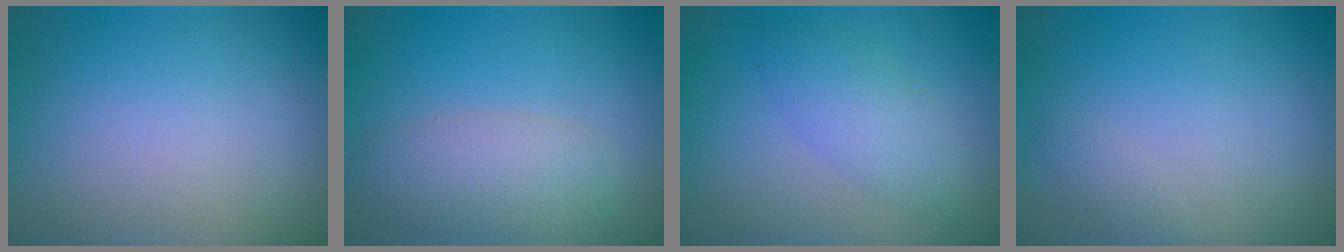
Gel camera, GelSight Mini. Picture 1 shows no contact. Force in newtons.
{"total": 4.4, "press": 4.4, "slide": 0.3}
{"total": 3.2, "press": 3.2, "slide": 0.0}
{"total": 0.7, "press": 0.7, "slide": 0.0}